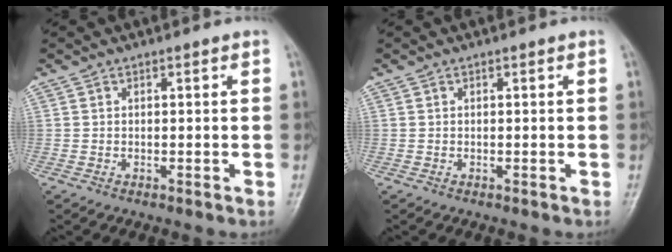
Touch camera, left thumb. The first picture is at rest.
{"total": 0.0}